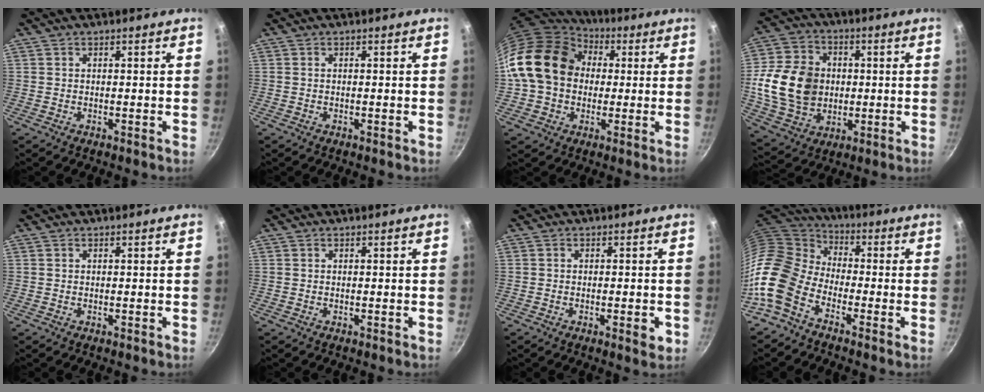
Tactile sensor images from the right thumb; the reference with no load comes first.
{"total": 0.0}
{"total": 17.8, "force": [2.4, 14.2, 10.4], "torque": [-0.170, 0.035, 0.035]}
{"total": 17.7, "force": [0.5, 14.0, 10.8], "torque": [-0.186, 0.009, 0.014]}
{"total": 0.0}
{"total": 0.0}
{"total": 2.9, "force": [-1.0, 0.7, 2.6], "torque": [-0.035, 0.002, -0.015]}
{"total": 14.4, "force": [-6.8, 9.2, 8.8], "torque": [-0.160, 0.055, -0.165]}